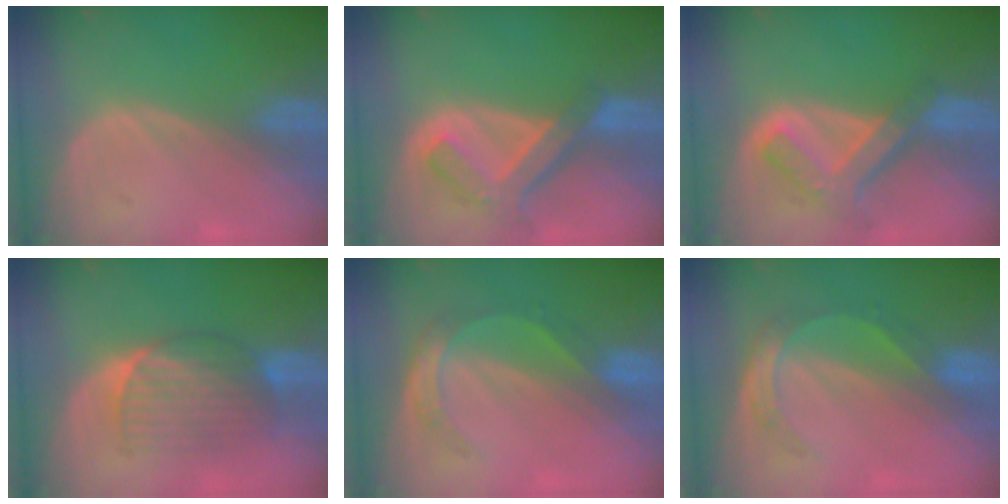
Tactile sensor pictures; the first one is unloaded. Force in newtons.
{"total": 7.5, "press": 6.5, "slide": 3.7}
{"total": 7.6, "press": 6.5, "slide": 4.0}
{"total": 6.9, "press": 6.9, "slide": 0.4}
{"total": 5.5, "press": 4.7, "slide": 2.8}
{"total": 5.5, "press": 4.7, "slide": 2.8}